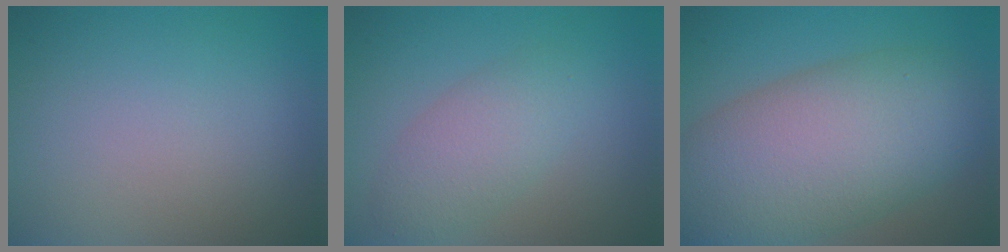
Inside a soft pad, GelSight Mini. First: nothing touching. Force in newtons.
{"total": 3.3, "press": 3.3, "slide": 0.2}
{"total": 11.1, "press": 11.0, "slide": 0.8}